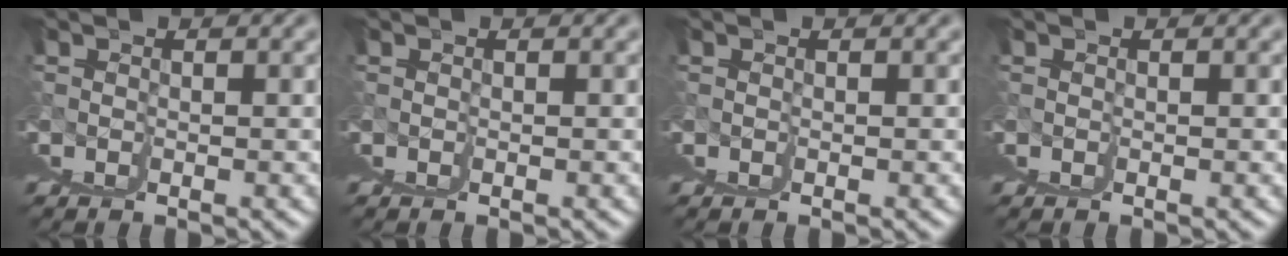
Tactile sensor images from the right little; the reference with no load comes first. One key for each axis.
{"total": 0.0}
{"total": 0.0}
{"total": 0.0}